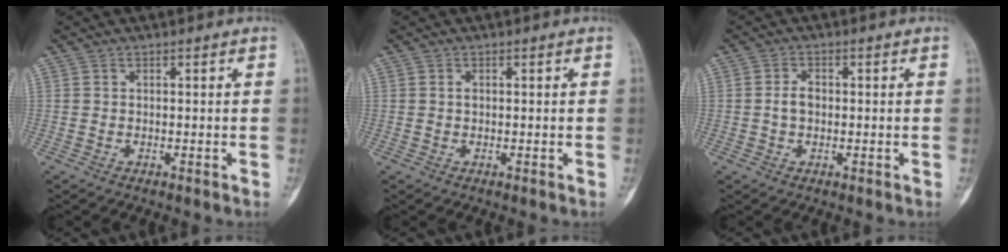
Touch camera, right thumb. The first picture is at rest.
{"total": 0.6, "force": [0.1, 0.4, 0.4], "torque": [-0.006, 0.002, 0.001]}
{"total": 2.7, "force": [-0.2, 1.8, 1.9], "torque": [-0.034, 0.008, -0.006]}